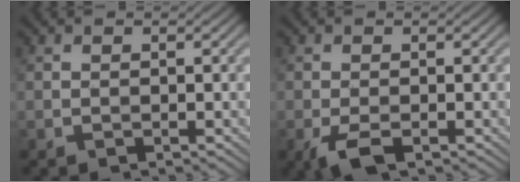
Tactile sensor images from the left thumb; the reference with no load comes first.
{"total": 3.0, "force": [-1.7, 1.1, 2.3], "torque": [-0.050, -0.004, -0.037]}